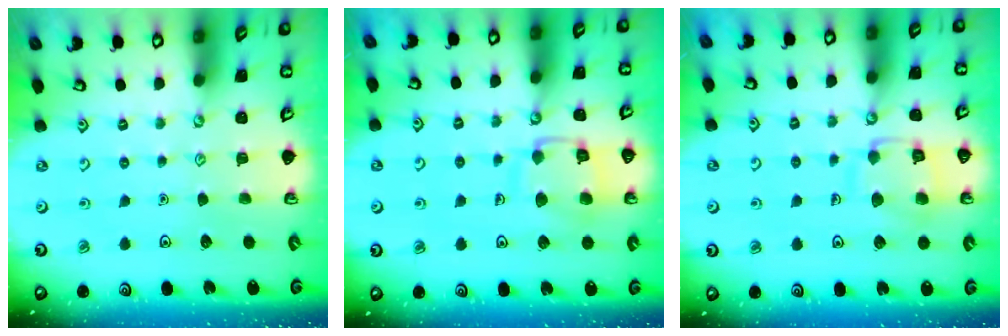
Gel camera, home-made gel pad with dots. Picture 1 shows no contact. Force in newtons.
{"total": 12.3, "press": 12.2, "slide": 1.1}
{"total": 11.6, "press": 11.5, "slide": 0.8}